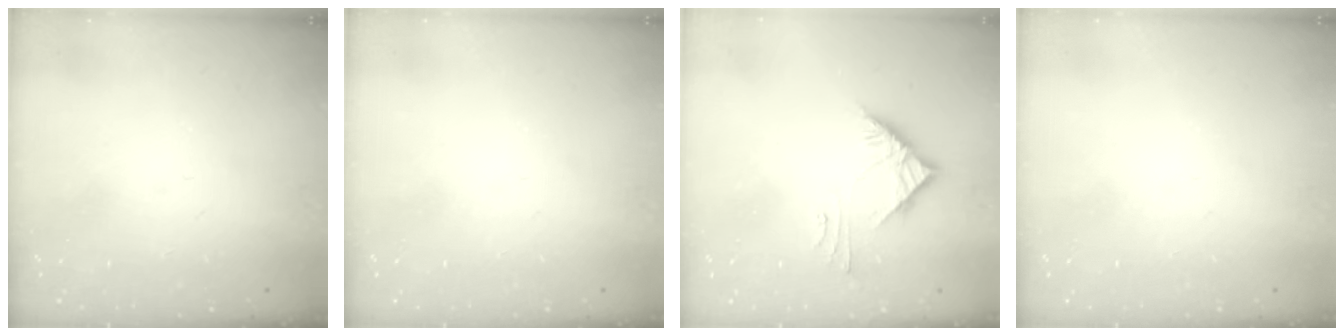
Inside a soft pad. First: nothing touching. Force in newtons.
{"total": 0.0}
{"total": 6.2, "press": 6.2, "slide": 0.1}
{"total": 0.0}